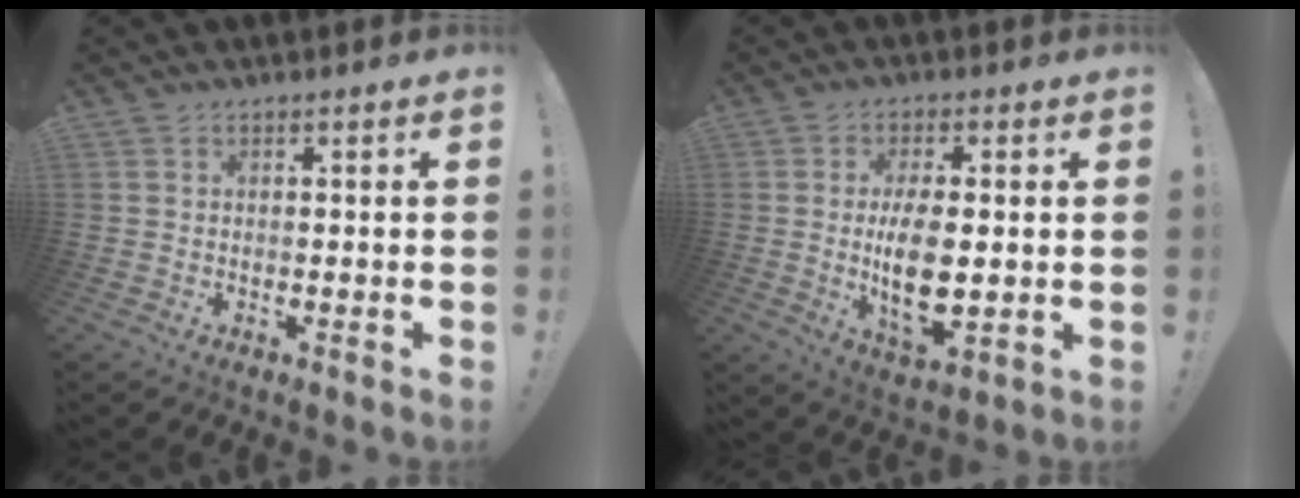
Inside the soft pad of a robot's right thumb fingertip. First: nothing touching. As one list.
[{"total": 11.7, "force": [-0.3, 5.4, 10.4], "torque": [-0.193, -0.016, -0.008]}]